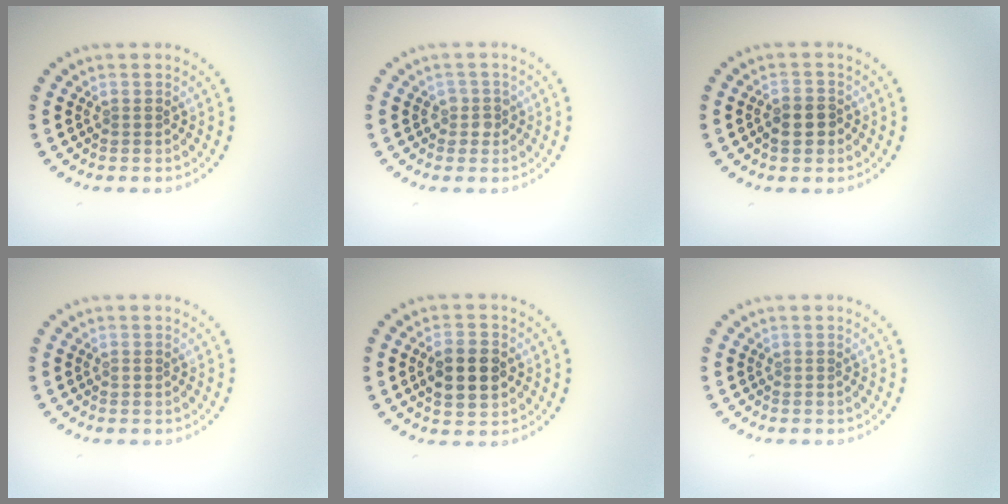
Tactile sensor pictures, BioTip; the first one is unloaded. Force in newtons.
{"total": 1.4, "press": 1.2, "slide": 0.7}
{"total": 2.6, "press": 2.4, "slide": 0.7}
{"total": 0.6, "press": 0.6, "slide": 0.1}
{"total": 4.7, "press": 4.7, "slide": 0.2}
{"total": 0.0}